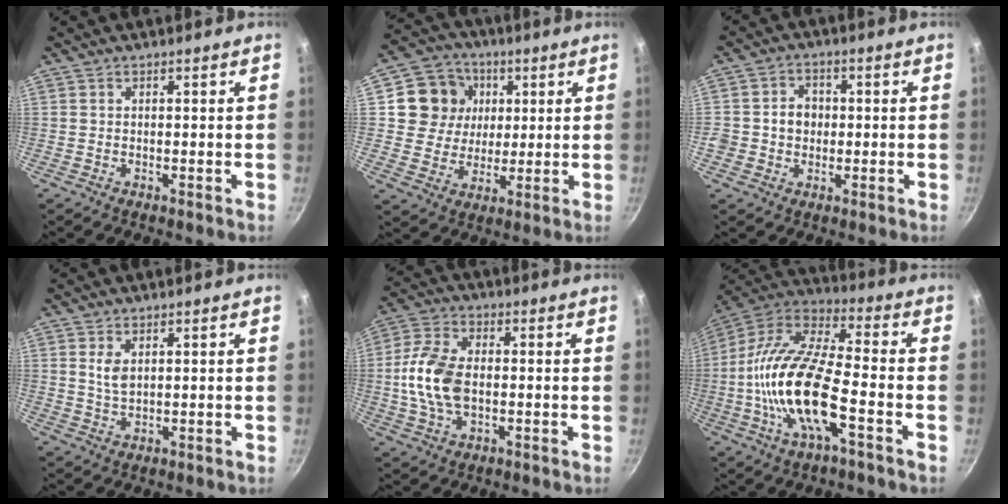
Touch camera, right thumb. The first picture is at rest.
{"total": 11.7, "force": [3.1, 10.5, 4.1], "torque": [-0.048, -0.002, 0.049]}
{"total": 5.5, "force": [-0.3, 4.9, 2.4], "torque": [-0.010, 0.008, -0.012]}
{"total": 3.1, "force": [1.1, 1.7, 2.4], "torque": [-0.043, -0.009, 0.022]}
{"total": 12.0, "force": [-0.7, 7.3, 9.5], "torque": [-0.186, 0.019, -0.023]}
{"total": 20.1, "force": [-5.2, 7.3, 18.0], "torque": [-0.346, 0.038, -0.116]}